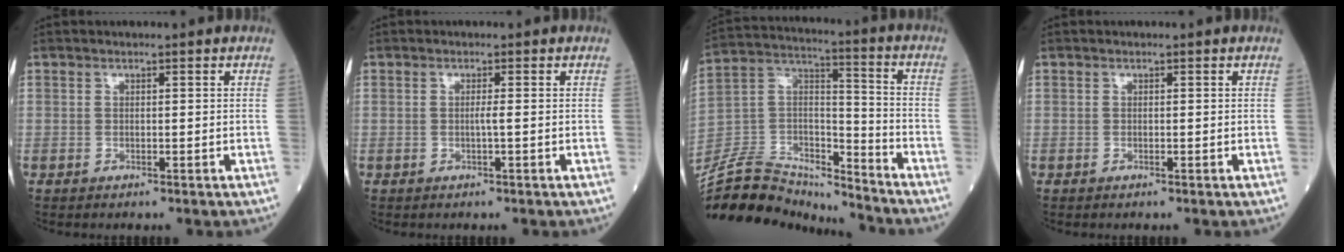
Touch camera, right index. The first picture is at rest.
{"total": 0.8, "force": [-0.2, -0.3, 0.8], "torque": [-0.011, 0.000, -0.005]}
{"total": 20.0, "force": [-19.0, 4.6, 4.5], "torque": [-0.094, 0.043, -0.323]}
{"total": 0.0}